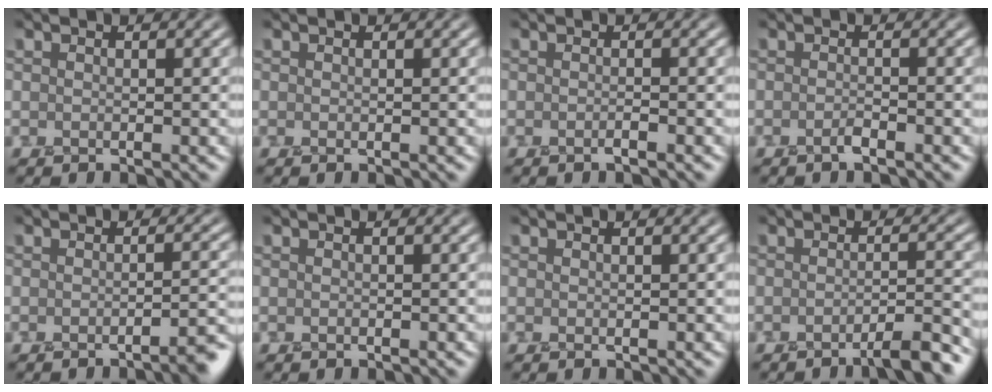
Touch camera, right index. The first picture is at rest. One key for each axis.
{"total": 0.0}
{"total": 0.7, "fx": -0.3, "fy": 0.2, "fz": 0.6, "tx": -0.003, "ty": 0.002, "tz": -0.009}
{"total": 0.8, "fx": -0.6, "fy": 0.2, "fz": 0.5, "tx": -0.006, "ty": 0.007, "tz": -0.016}
{"total": 2.9, "fx": -1.7, "fy": 0.6, "fz": 2.2, "tx": -0.019, "ty": 0.002, "tz": -0.038}
{"total": 0.0}
{"total": 0.0}
{"total": 3.6, "fx": -2.4, "fy": 0.6, "fz": 2.6, "tx": -0.027, "ty": 0.009, "tz": -0.053}